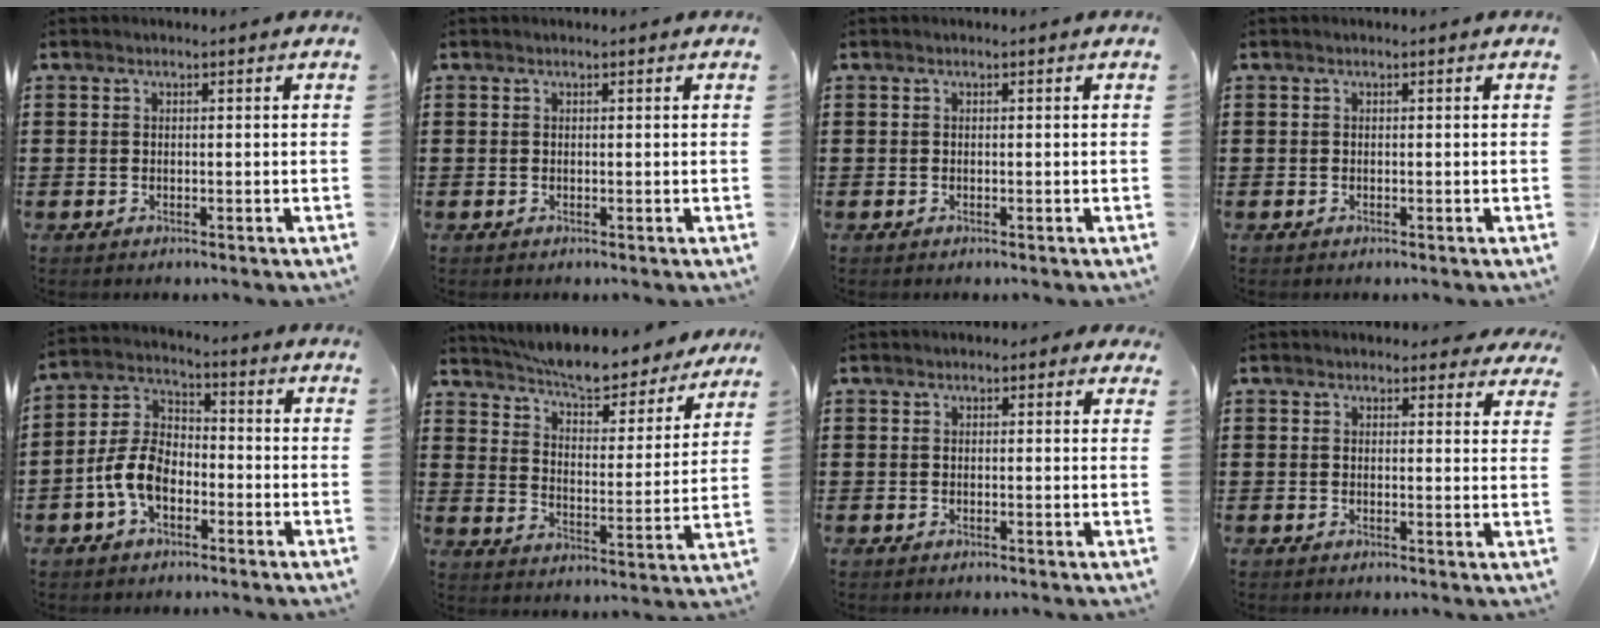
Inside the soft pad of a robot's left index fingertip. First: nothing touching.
{"total": 0.0}
{"total": 0.0}
{"total": 0.0}
{"total": 7.6, "force": [-3.2, 4.6, 5.2], "torque": [-0.141, 0.004, -0.072]}
{"total": 6.5, "force": [6.3, 0.2, 1.7], "torque": [-0.055, -0.051, 0.104]}
{"total": 0.9, "force": [0.2, 0.8, 0.3], "torque": [-0.010, 0.007, 0.001]}
{"total": 2.1, "force": [1.8, 1.0, 0.5], "torque": [-0.009, 0.001, 0.032]}